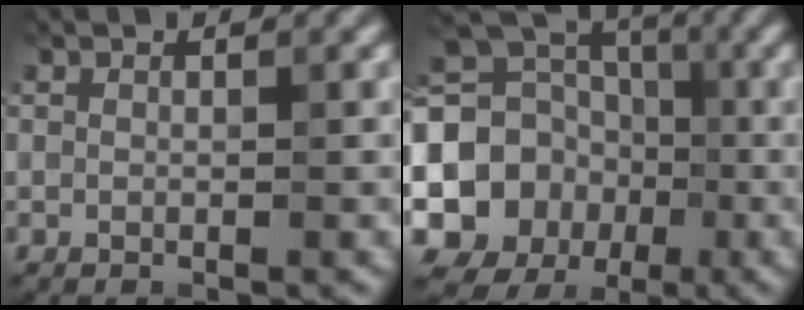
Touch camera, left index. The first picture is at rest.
{"total": 15.7, "force": [-2.4, 14.3, 6.0], "torque": [-0.122, -0.001, -0.075]}